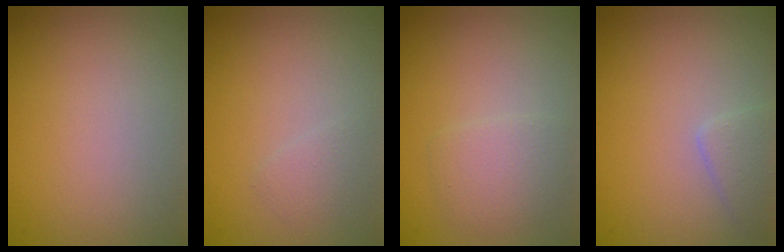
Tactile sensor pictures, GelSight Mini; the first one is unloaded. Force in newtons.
{"total": 1.0, "press": 1.0, "slide": 0.0}
{"total": 2.2, "press": 2.2, "slide": 0.1}
{"total": 1.8, "press": 1.8, "slide": 0.1}